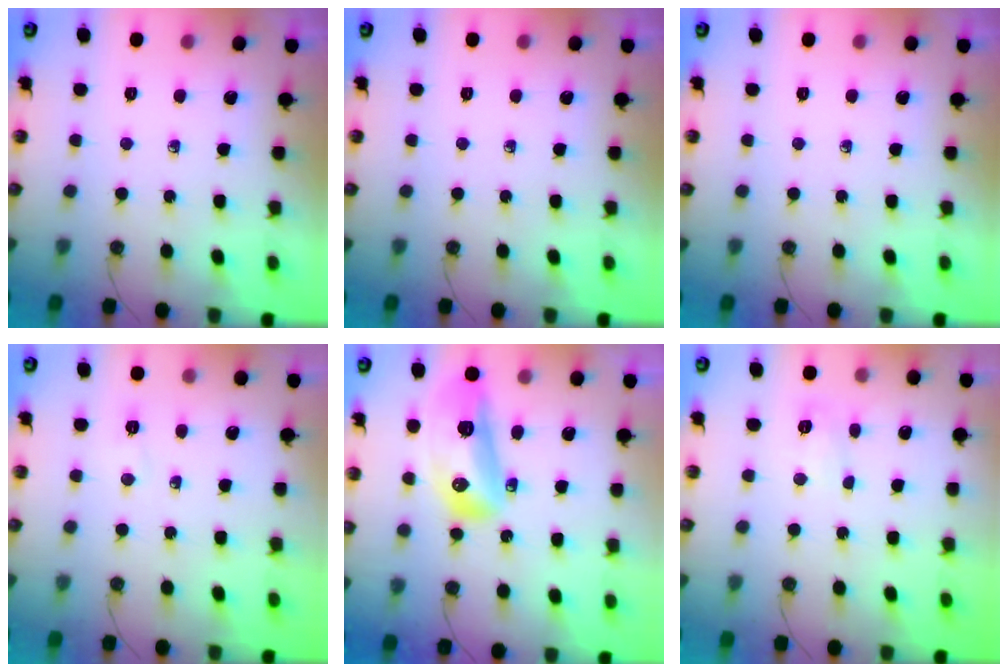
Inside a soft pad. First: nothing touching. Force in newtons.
{"total": 0.0}
{"total": 0.0}
{"total": 4.1, "press": 4.0, "slide": 0.8}
{"total": 14.2, "press": 14.2, "slide": 1.5}
{"total": 3.8, "press": 3.8, "slide": 0.3}